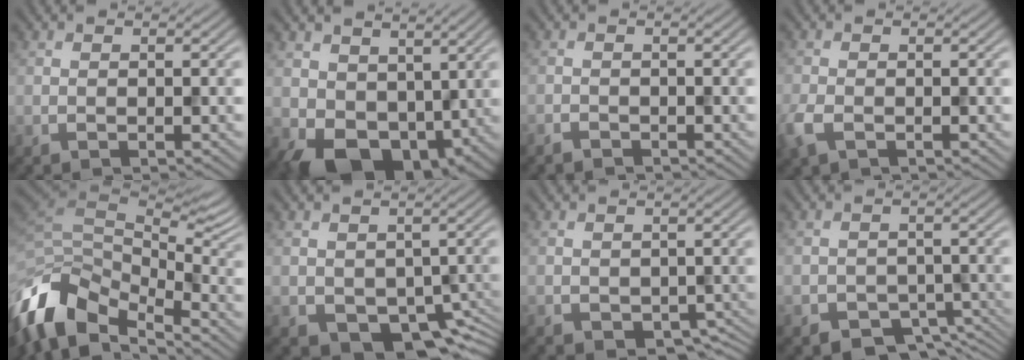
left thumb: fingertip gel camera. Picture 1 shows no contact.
{"total": 9.2, "force": [0.6, 7.1, 5.8], "torque": [-0.112, -0.033, 0.023]}
{"total": 0.8, "force": [-0.8, 0.1, -0.1], "torque": [0.008, -0.003, -0.015]}
{"total": 2.0, "force": [-1.1, 1.0, 1.4], "torque": [-0.039, -0.009, -0.023]}
{"total": 12.5, "force": [-3.7, 7.8, 9.0], "torque": [-0.222, -0.021, -0.063]}
{"total": 6.3, "force": [-3.0, 4.1, 3.7], "torque": [-0.052, -0.030, -0.027]}
{"total": 2.4, "force": [-1.4, 1.5, 1.2], "torque": [-0.011, -0.016, -0.004]}
{"total": 4.2, "force": [-3.1, 2.5, 1.3], "torque": [-0.009, -0.018, -0.038]}